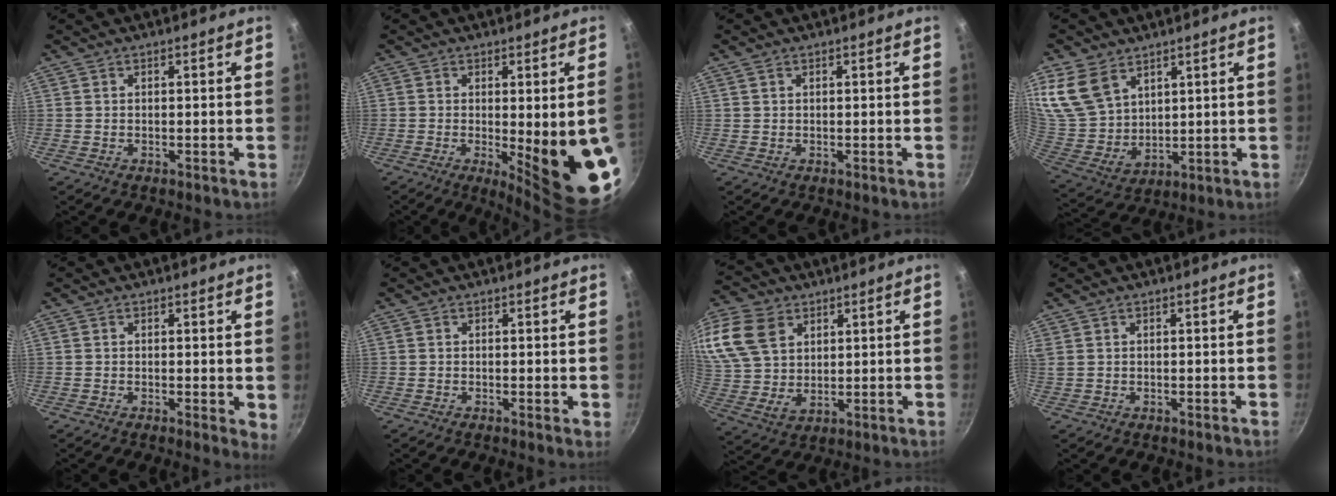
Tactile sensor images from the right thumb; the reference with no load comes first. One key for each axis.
{"total": 14.3, "fx": -2.2, "fy": 2.8, "fz": 13.8, "tx": -0.163, "ty": -0.029, "tz": -0.016}
{"total": 0.6, "fx": 0.3, "fy": 0.4, "fz": 0.3, "tx": -0.005, "ty": 0.003, "tz": 0.006}
{"total": 14.5, "fx": 8.2, "fy": 9.6, "fz": 7.3, "tx": -0.141, "ty": -0.034, "tz": 0.180}
{"total": 2.6, "fx": 0.3, "fy": 1.0, "fz": 2.4, "tx": -0.027, "ty": -0.007, "tz": 0.003}
{"total": 0.8, "fx": 0.0, "fy": 0.1, "fz": 0.8, "tx": -0.011, "ty": -0.003, "tz": -0.003}
{"total": 16.1, "fx": 7.1, "fy": 11.1, "fz": 9.1, "tx": -0.187, "ty": -0.010, "tz": 0.147}
{"total": 1.3, "fx": 0.7, "fy": 0.9, "fz": 0.7, "tx": -0.013, "ty": 0.003, "tz": 0.014}